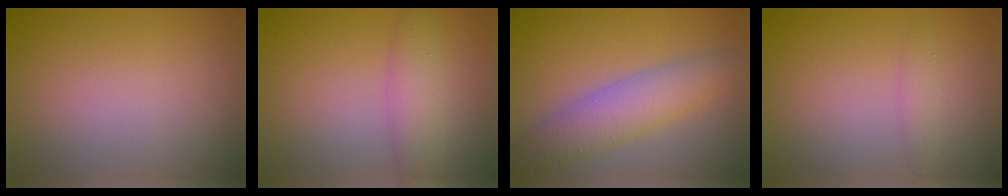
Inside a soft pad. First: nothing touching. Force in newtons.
{"total": 3.0, "press": 3.0, "slide": 0.0}
{"total": 5.0, "press": 5.0, "slide": 0.1}
{"total": 1.3, "press": 1.3, "slide": 0.0}